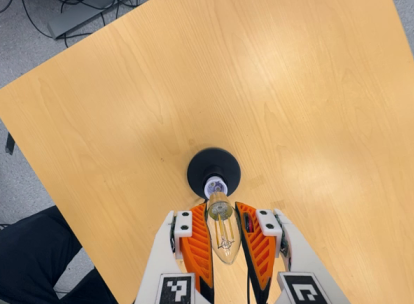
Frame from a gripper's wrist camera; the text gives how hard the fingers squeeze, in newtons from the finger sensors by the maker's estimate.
{"total": 22.7, "left": 24.7, "right": 20.8}